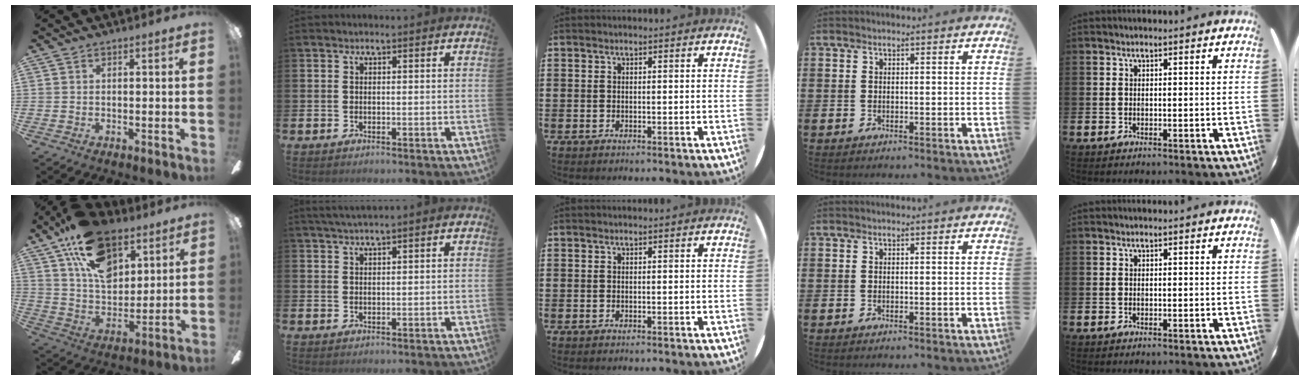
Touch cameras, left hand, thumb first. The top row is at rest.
{"thumb": {"total": 18.9, "force": [10.8, 10.9, 11.0], "torque": [-0.188, -0.040, 0.198]}, "index": {"total": 1.7, "force": [1.4, -0.1, 1.0], "torque": [-0.026, 0.003, 0.028]}}